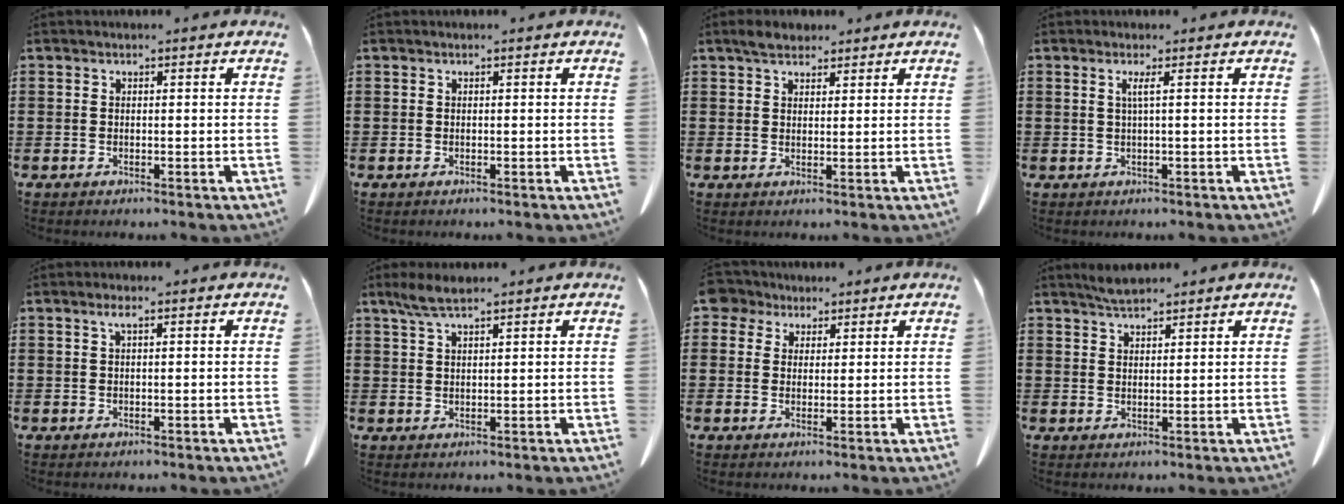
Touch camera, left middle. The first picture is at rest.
{"total": 0.0}
{"total": 2.9, "force": [2.4, 1.3, 1.0], "torque": [-0.017, 0.004, 0.043]}
{"total": 1.6, "force": [0.4, -0.3, 1.6], "torque": [-0.031, -0.003, 0.004]}
{"total": 1.3, "force": [0.4, 0.2, 1.2], "torque": [-0.026, 0.003, 0.007]}
{"total": 3.7, "force": [2.5, 0.8, 2.6], "torque": [-0.056, 0.002, 0.046]}
{"total": 3.6, "force": [2.5, 2.4, 0.8], "torque": [-0.023, 0.008, 0.046]}
{"total": 3.9, "force": [3.5, 1.7, -0.1], "torque": [-0.013, -0.002, 0.068]}